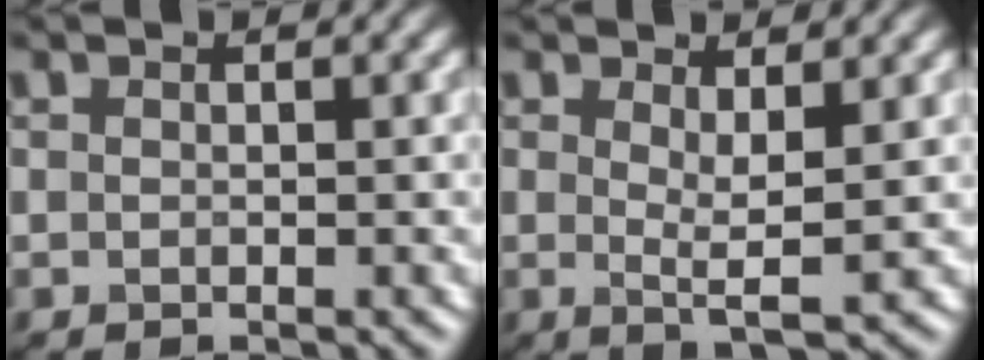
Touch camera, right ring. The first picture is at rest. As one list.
[{"total": 2.9, "force": [0.6, 0.5, 2.8], "torque": [-0.049, -0.014, 0.013]}]